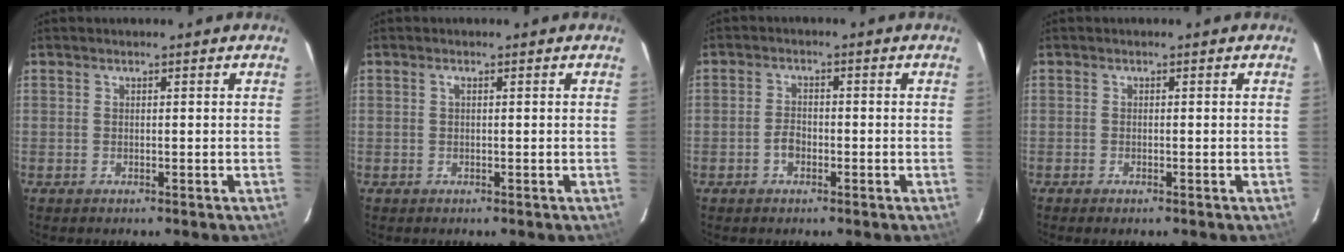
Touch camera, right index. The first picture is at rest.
{"total": 0.6, "force": [0.1, 0.1, 0.6], "torque": [-0.011, 0.004, 0.000]}
{"total": 2.5, "force": [-1.1, 1.7, 1.5], "torque": [-0.030, 0.005, -0.022]}
{"total": 0.8, "force": [-0.6, 0.1, 0.5], "torque": [-0.011, -0.001, -0.012]}